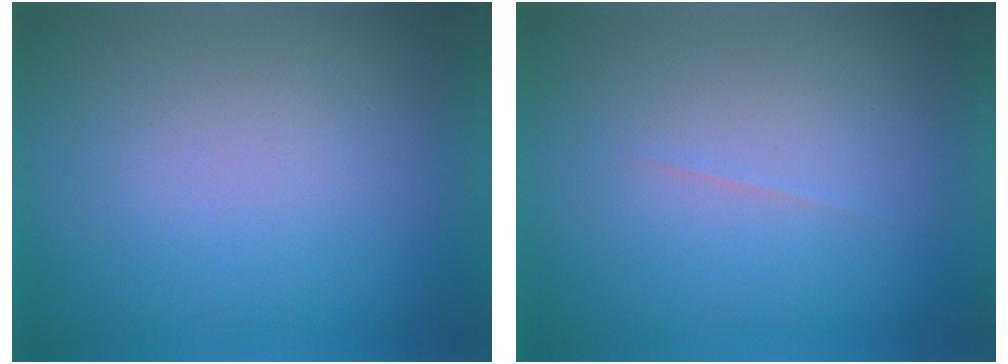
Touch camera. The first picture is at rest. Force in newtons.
{"total": 1.2}